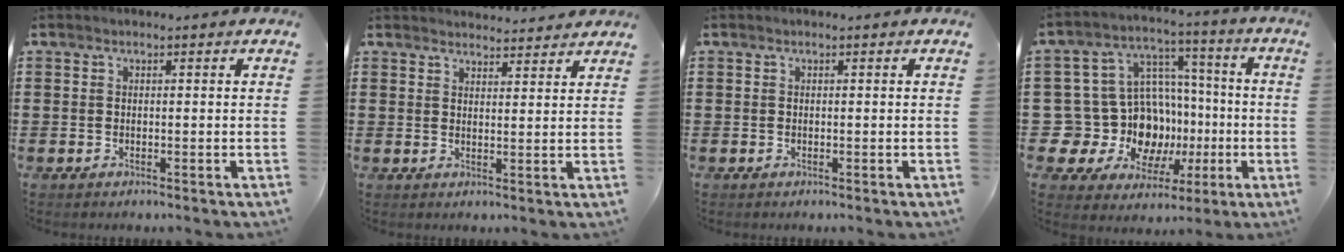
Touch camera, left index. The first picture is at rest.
{"total": 2.8, "force": [2.8, 0.1, 0.0], "torque": [-0.001, -0.014, 0.052]}
{"total": 0.0}
{"total": 12.3, "force": [-1.6, 11.3, 4.6], "torque": [-0.117, 0.001, -0.014]}